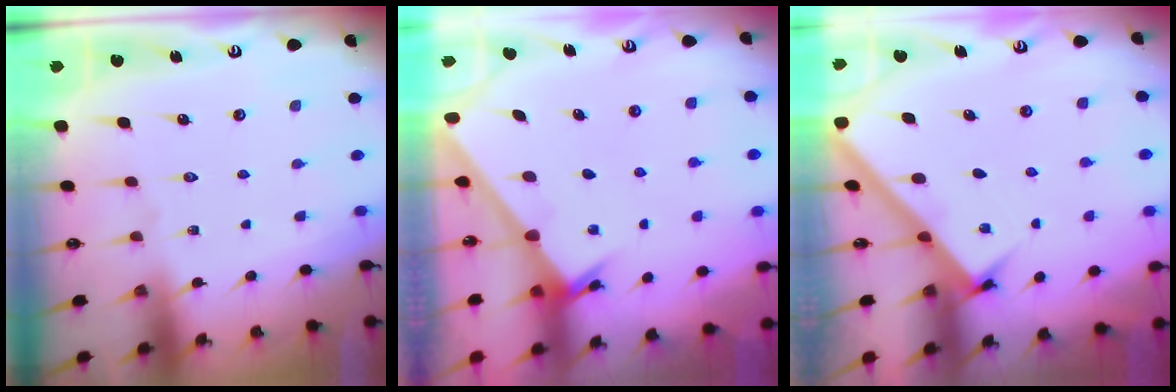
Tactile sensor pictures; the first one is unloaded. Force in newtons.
{"total": 2.4, "press": 2.4, "slide": 0.2}
{"total": 2.9, "press": 2.9, "slide": 0.1}